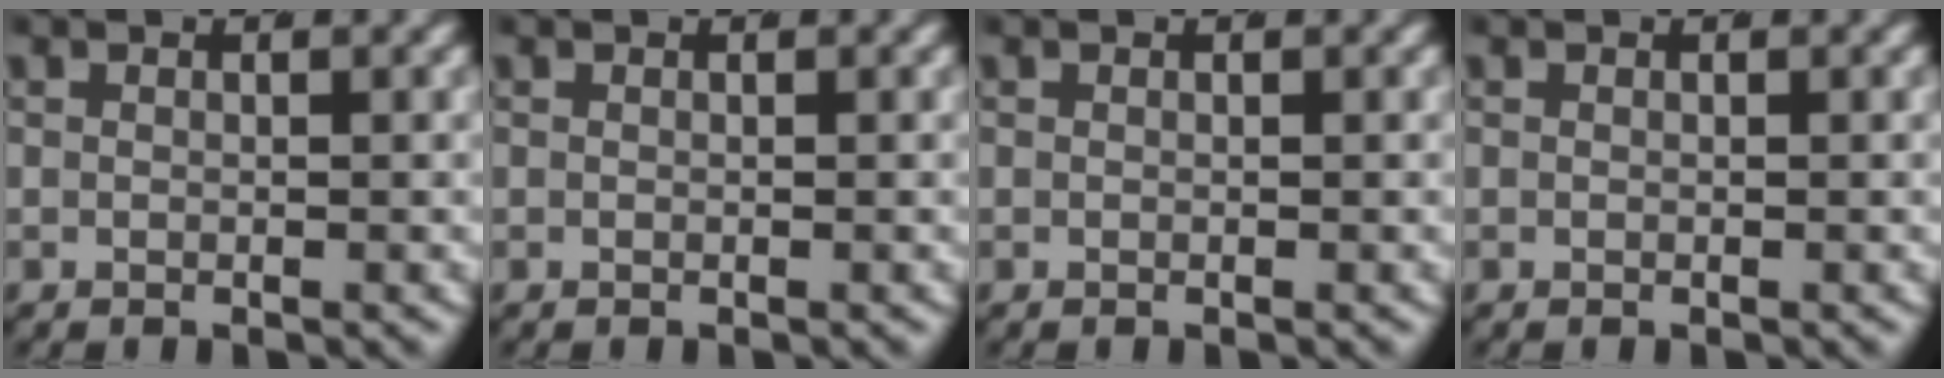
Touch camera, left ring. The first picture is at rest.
{"total": 0.0}
{"total": 0.0}
{"total": 0.0}